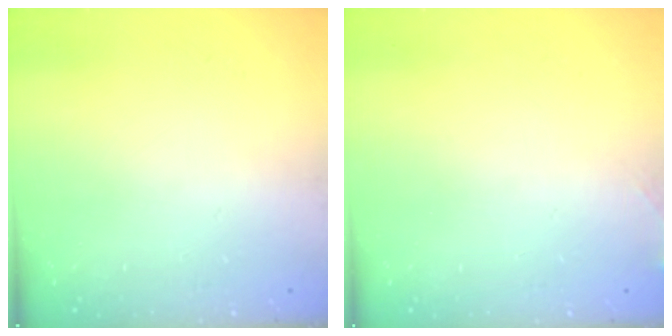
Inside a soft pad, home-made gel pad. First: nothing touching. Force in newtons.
{"total": 4.0, "press": 3.9, "slide": 0.6}